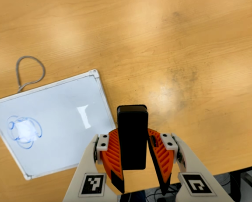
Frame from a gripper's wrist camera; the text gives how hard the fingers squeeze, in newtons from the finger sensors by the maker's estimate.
{"total": 5.5, "left": 5.0, "right": 5.9}